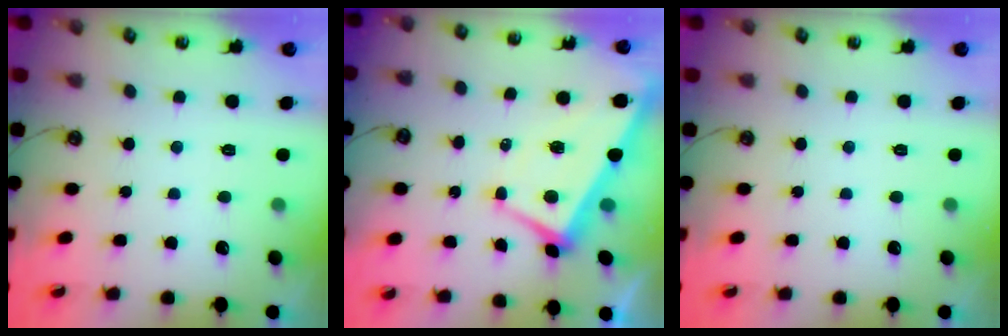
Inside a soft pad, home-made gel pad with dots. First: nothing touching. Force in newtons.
{"total": 1.9, "press": 1.7, "slide": 0.8}
{"total": 0.0}